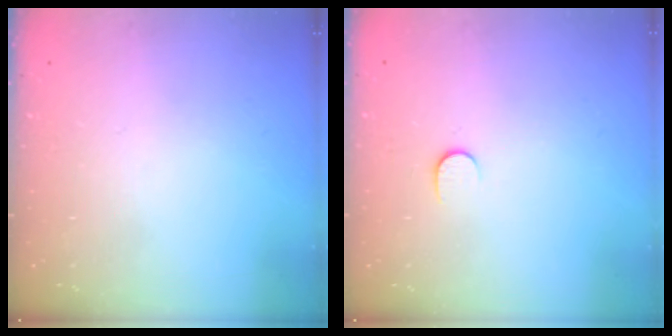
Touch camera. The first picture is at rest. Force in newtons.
{"total": 5.1, "press": 5.1, "slide": 0.6}